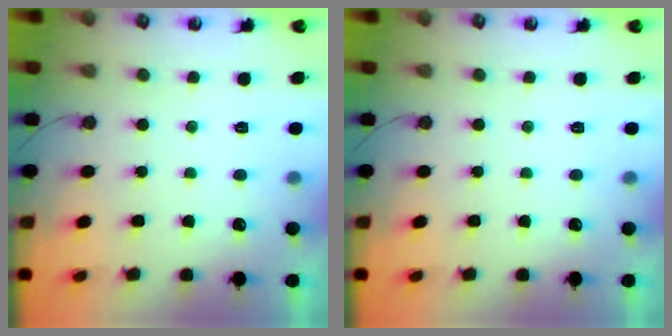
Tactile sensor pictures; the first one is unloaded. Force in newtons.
{"total": 0.0}